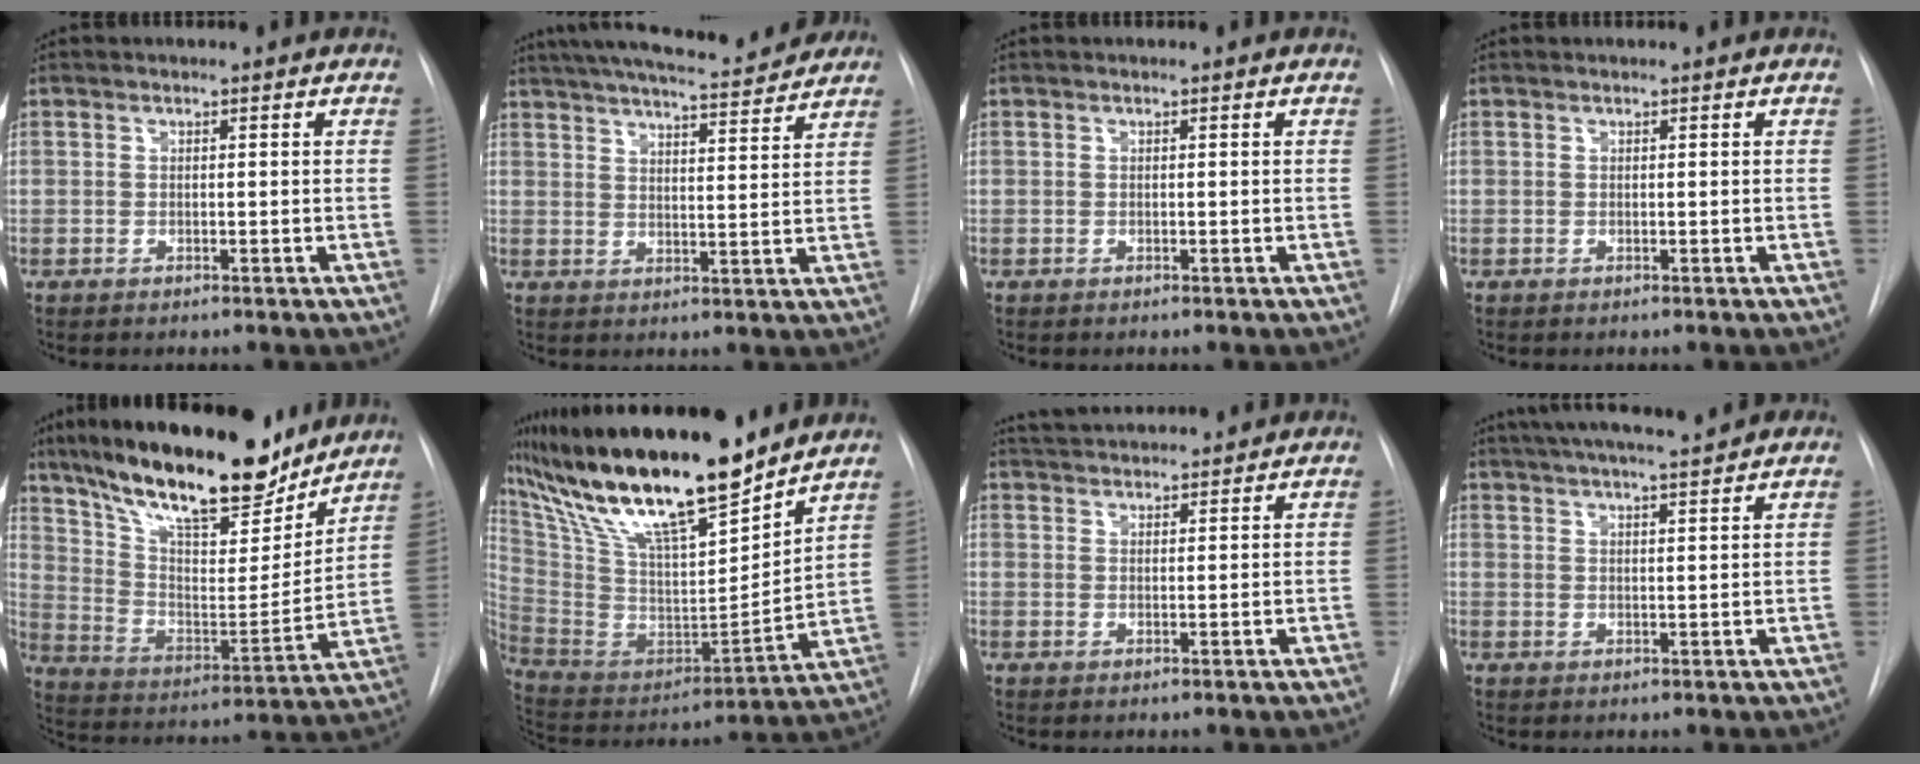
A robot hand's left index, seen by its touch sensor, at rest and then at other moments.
{"total": 16.5, "force": [14.8, 2.0, 6.9], "torque": [-0.117, 0.011, 0.205]}
{"total": 0.0}
{"total": 0.0}
{"total": 23.6, "force": [19.0, 6.0, 12.7], "torque": [-0.219, -0.005, 0.307]}
{"total": 24.6, "force": [19.3, 3.8, 14.8], "torque": [-0.276, -0.011, 0.343]}
{"total": 7.8, "force": [7.4, 0.8, 2.3], "torque": [-0.044, 0.031, 0.114]}
{"total": 12.7, "force": [11.0, 0.8, 6.3], "torque": [-0.107, 0.020, 0.156]}